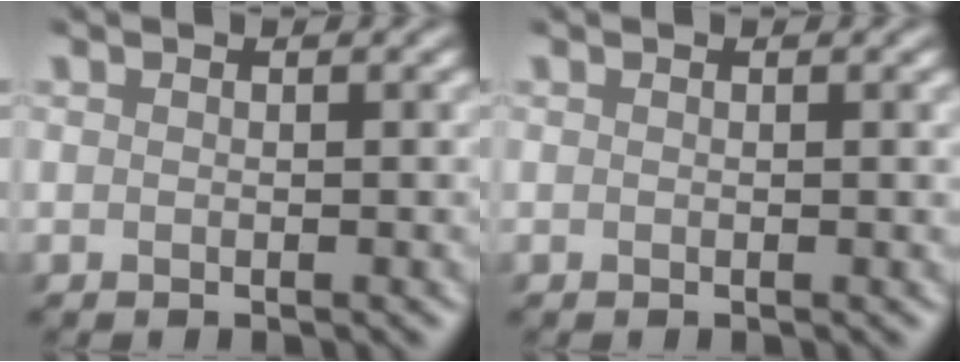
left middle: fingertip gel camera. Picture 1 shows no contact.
{"total": 0.0}